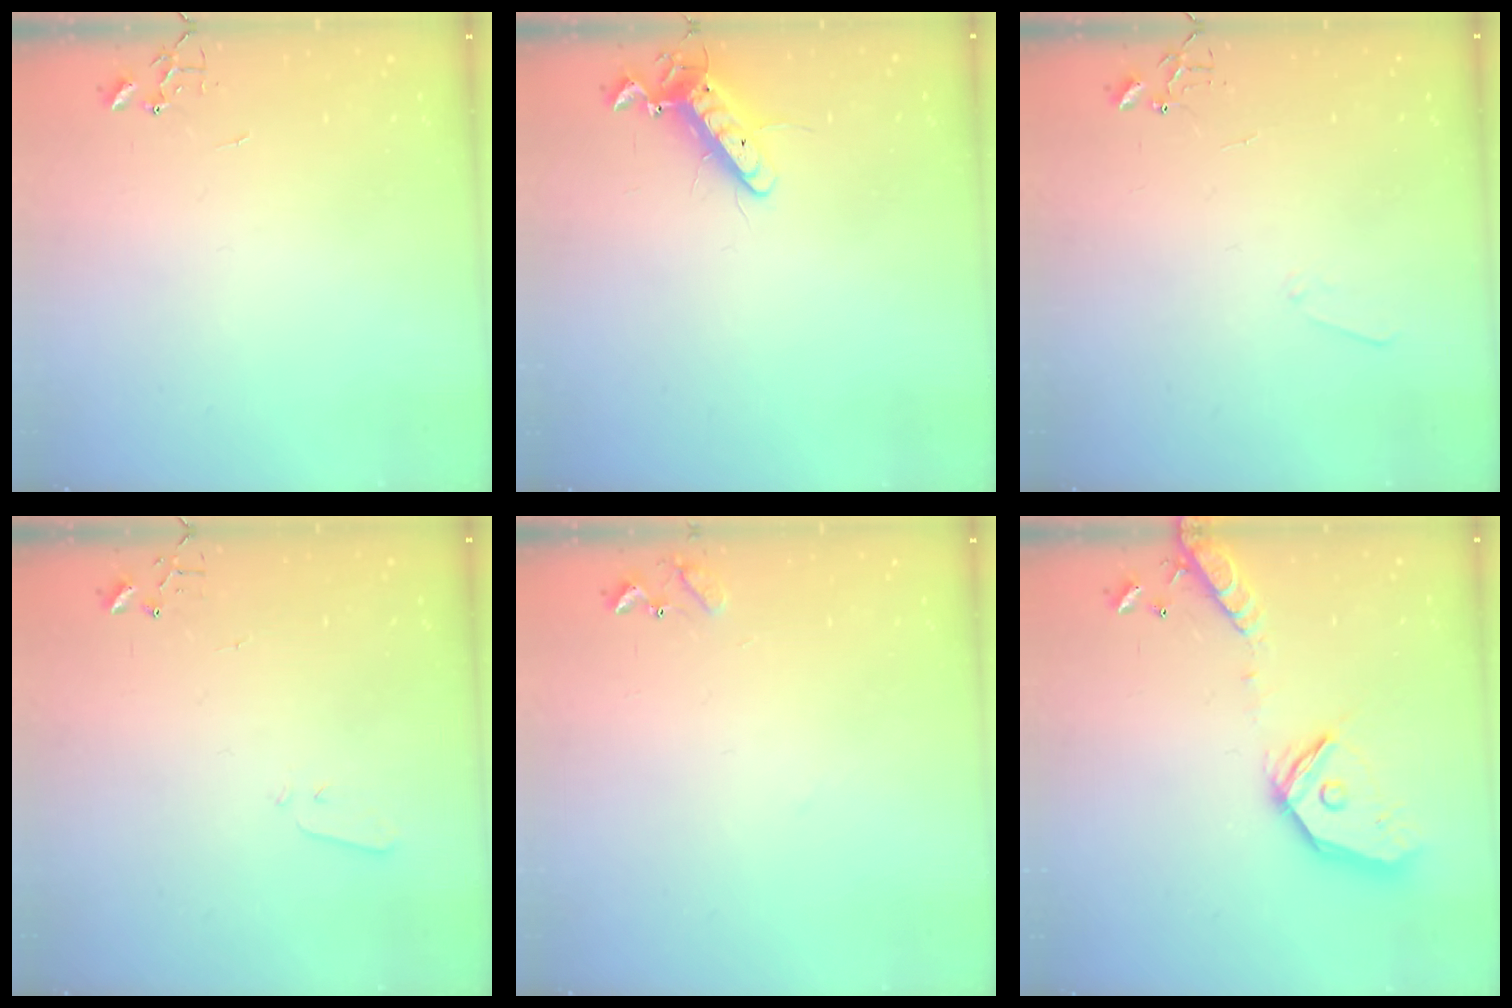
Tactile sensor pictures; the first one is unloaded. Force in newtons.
{"total": 11.6, "press": 11.5, "slide": 1.5}
{"total": 4.8, "press": 4.7, "slide": 0.7}
{"total": 3.3, "press": 3.3, "slide": 0.4}
{"total": 8.4, "press": 8.4, "slide": 0.5}
{"total": 18.4, "press": 18.2, "slide": 3.1}